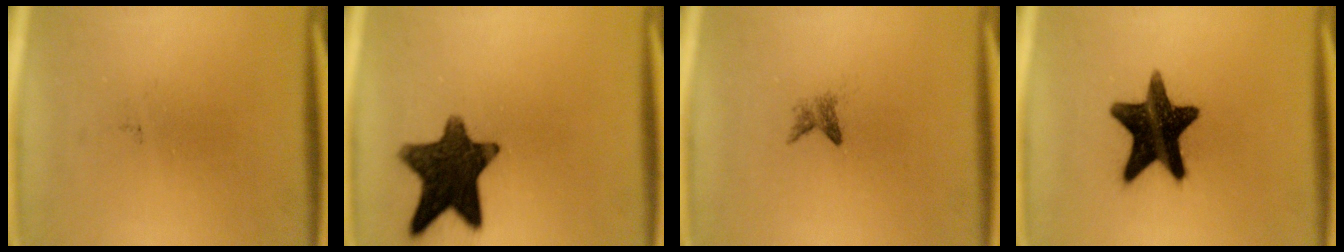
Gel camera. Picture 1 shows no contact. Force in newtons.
{"total": 13.3}
{"total": 1.4}
{"total": 16.2}